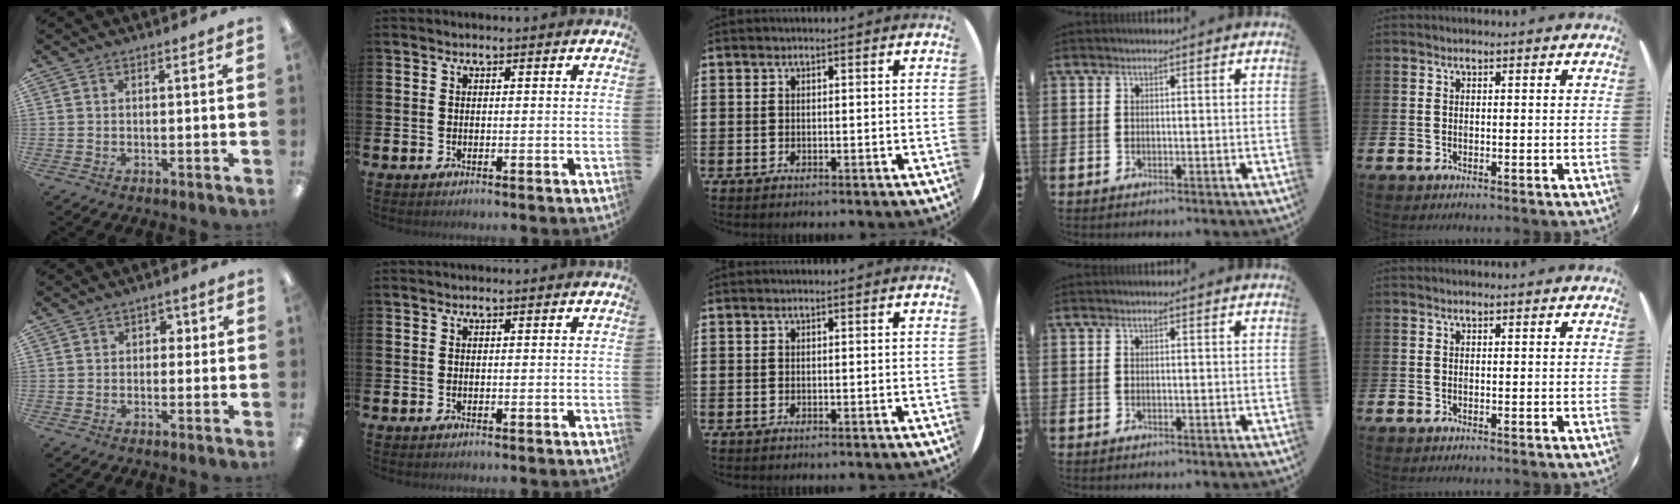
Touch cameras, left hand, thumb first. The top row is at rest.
{"thumb": {"total": 2.1, "force": [0.2, 1.7, 1.1], "torque": [-0.015, 0.007, -0.002]}}